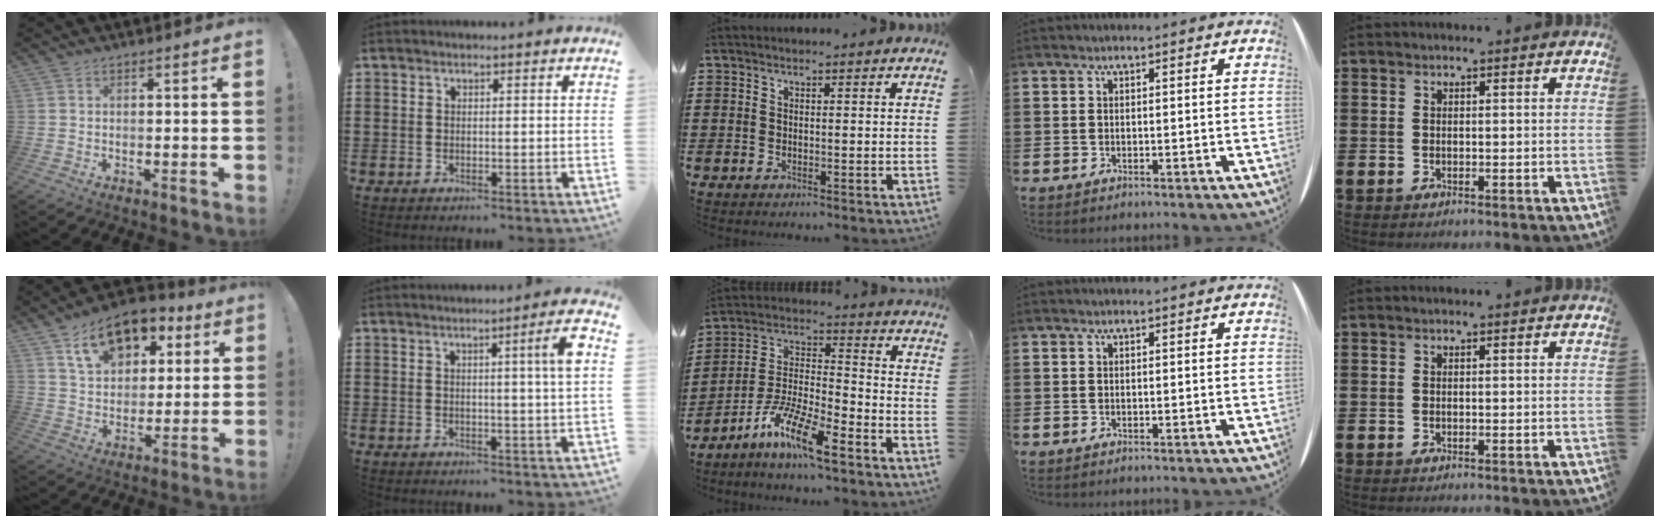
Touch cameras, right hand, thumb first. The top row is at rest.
{"thumb": {"total": 15.9, "force": [8.3, 10.5, 8.6], "torque": [-0.129, -0.037, 0.153]}, "index": {"total": 4.7, "force": [1.3, -0.7, 4.5], "torque": [-0.069, -0.014, 0.012]}, "middle": {"total": 10.8, "force": [-8.0, 1.6, 7.0], "torque": [-0.154, 0.002, -0.156]}}